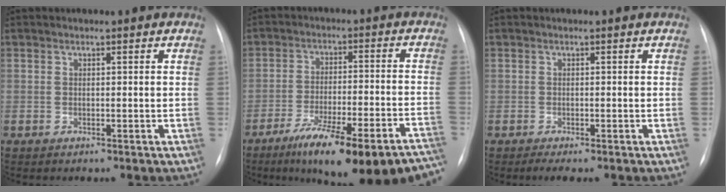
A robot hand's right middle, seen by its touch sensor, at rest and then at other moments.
{"total": 21.5, "force": [-16.5, 3.0, 13.5], "torque": [-0.143, 0.007, -0.239]}
{"total": 1.9, "force": [-1.4, 0.6, 1.1], "torque": [-0.021, -0.005, -0.019]}